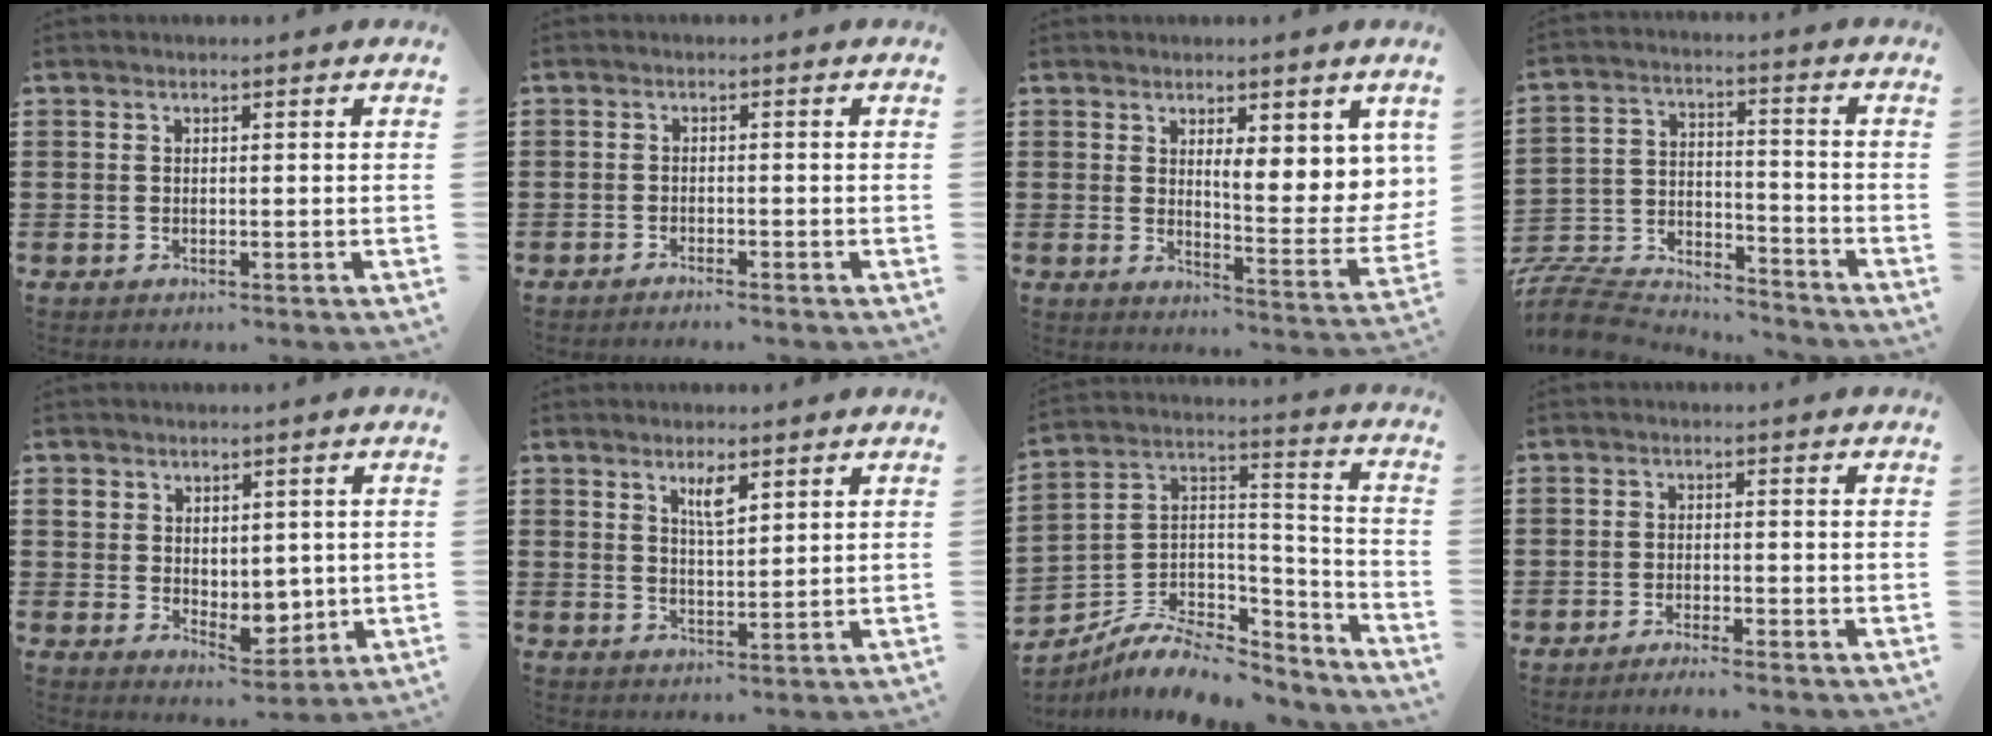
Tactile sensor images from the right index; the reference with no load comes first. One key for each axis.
{"total": 1.2, "fx": -1.1, "fy": -0.1, "fz": 0.2, "tx": -0.005, "ty": 0.001, "tz": -0.023}
{"total": 6.1, "fx": 3.7, "fy": 2.1, "fz": 4.3, "tx": -0.063, "ty": -0.033, "tz": 0.060}
{"total": 7.4, "fx": -7.0, "fy": 2.0, "fz": 1.1, "tx": -0.038, "ty": 0.004, "tz": -0.143}
{"total": 4.8, "fx": 1.9, "fy": 3.9, "fz": 2.0, "tx": -0.045, "ty": 0.005, "tz": 0.036}
{"total": 3.6, "fx": 2.2, "fy": 1.0, "fz": 2.7, "tx": -0.050, "ty": 0.001, "tz": 0.035}
{"total": 7.9, "fx": -5.8, "fy": 3.9, "fz": 3.7, "tx": -0.075, "ty": 0.009, "tz": -0.110}
{"total": 1.9, "fx": -1.8, "fy": -0.2, "fz": 0.4, "tx": -0.008, "ty": 0.003, "tz": -0.036}